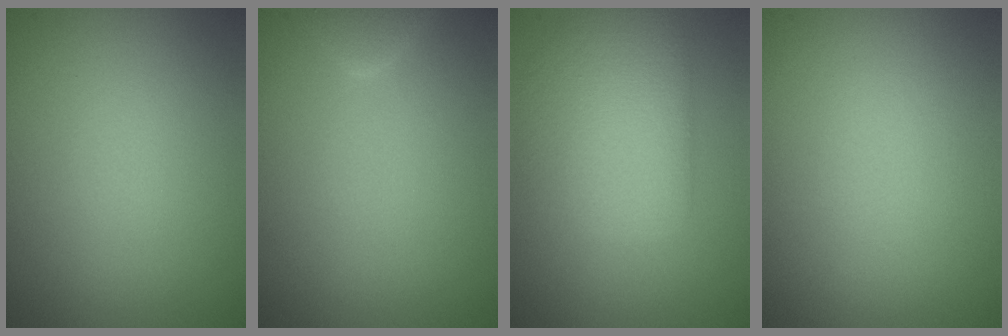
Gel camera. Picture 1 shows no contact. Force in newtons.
{"total": 1.8, "press": 1.8, "slide": 0.1}
{"total": 4.4, "press": 4.4, "slide": 0.4}
{"total": 0.0}